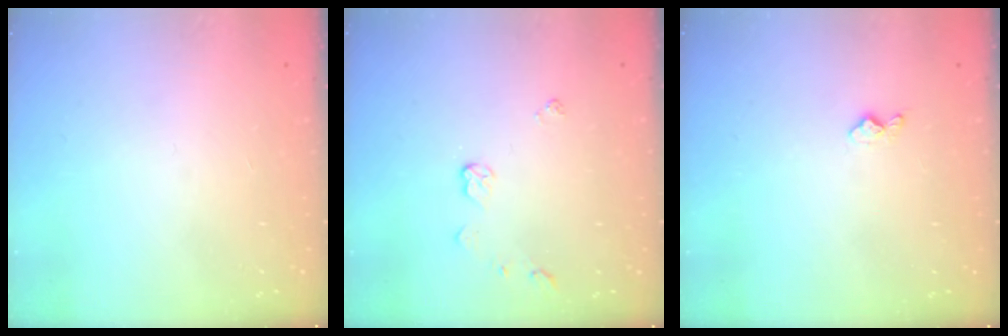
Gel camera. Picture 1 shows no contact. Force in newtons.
{"total": 4.7, "press": 4.7, "slide": 0.1}
{"total": 4.5, "press": 4.4, "slide": 0.7}